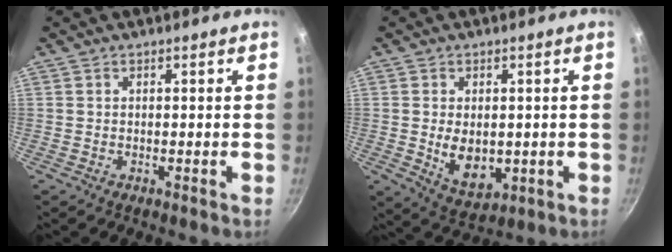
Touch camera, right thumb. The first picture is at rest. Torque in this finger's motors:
{"motor_torque": [-0.69, 0.26, 0.17, 0.66, 0.00]}